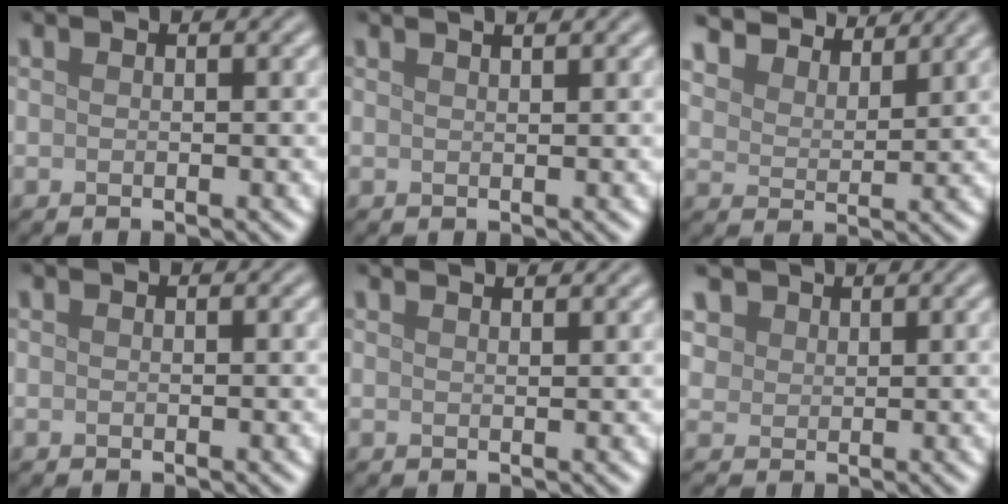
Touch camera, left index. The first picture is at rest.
{"total": 1.9, "force": [1.4, 0.7, 1.1], "torque": [0.002, 0.002, -0.002]}
{"total": 7.3, "force": [6.8, 1.9, 1.9], "torque": [-0.060, -0.010, 0.121]}
{"total": 0.0}
{"total": 2.5, "force": [2.2, 0.7, 1.0], "torque": [-0.002, 0.005, 0.008]}
{"total": 3.3, "force": [2.1, 2.4, 0.8], "torque": [-0.034, -0.002, 0.048]}